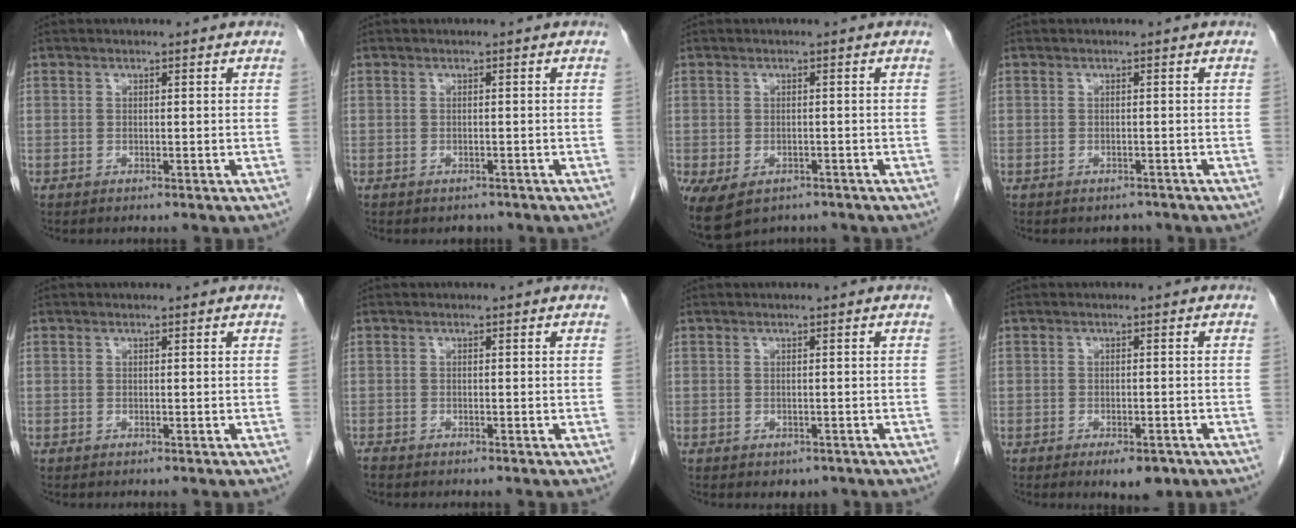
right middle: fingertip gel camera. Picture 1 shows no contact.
{"total": 1.2, "force": [-1.0, 0.7, 0.0], "torque": [-0.003, 0.000, -0.012]}
{"total": 8.4, "force": [-5.0, 5.5, 4.0], "torque": [-0.089, -0.002, -0.070]}
{"total": 1.4, "force": [-1.2, 0.8, -0.1], "torque": [-0.003, 0.000, -0.017]}
{"total": 0.0}
{"total": 0.7, "force": [-0.6, 0.1, 0.2], "torque": [-0.008, -0.002, -0.015]}
{"total": 1.3, "force": [-0.7, 1.0, 0.5], "torque": [-0.007, 0.000, -0.001]}
{"total": 4.3, "force": [-2.8, 1.6, 2.9], "torque": [-0.036, -0.003, -0.032]}